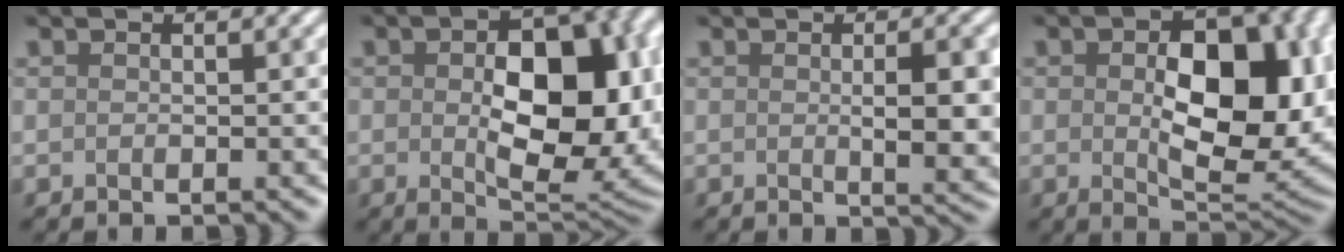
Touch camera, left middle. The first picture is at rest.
{"total": 11.4, "force": [-0.1, 6.4, 9.5], "torque": [-0.137, -0.008, 0.010]}
{"total": 4.4, "force": [0.0, 1.0, 4.3], "torque": [-0.061, -0.003, 0.003]}
{"total": 10.7, "force": [0.3, 6.0, 8.8], "torque": [-0.135, -0.007, 0.013]}